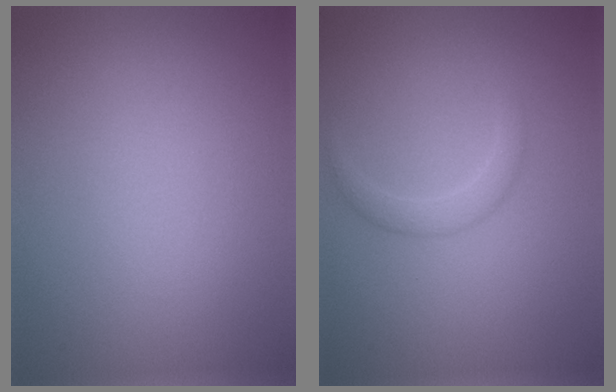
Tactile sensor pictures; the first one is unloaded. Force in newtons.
{"total": 1.6, "press": 1.6, "slide": 0.1}